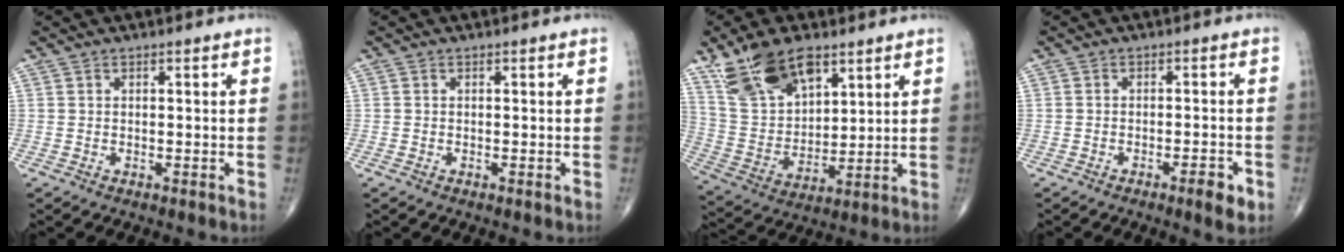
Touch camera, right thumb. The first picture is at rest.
{"total": 0.0}
{"total": 15.8, "force": [9.7, 7.8, 9.7], "torque": [-0.154, -0.034, 0.196]}
{"total": 4.0, "force": [-2.0, 0.9, 3.3], "torque": [-0.046, 0.004, -0.030]}